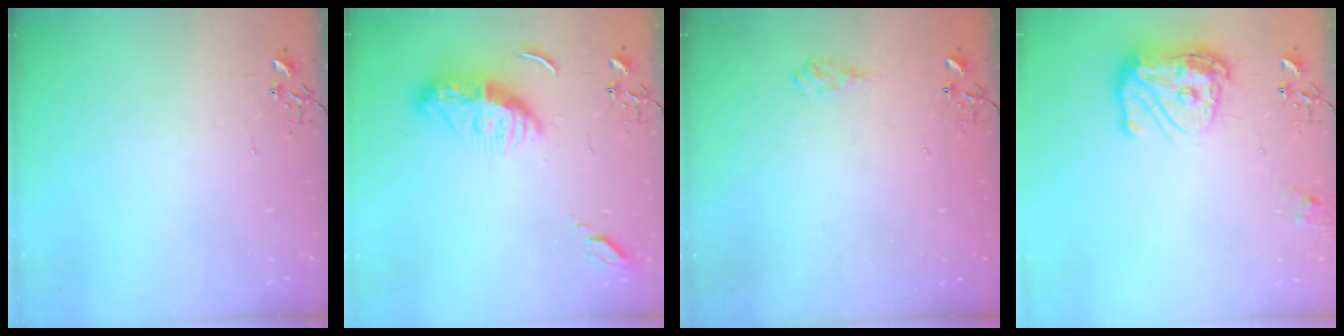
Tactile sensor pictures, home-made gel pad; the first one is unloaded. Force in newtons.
{"total": 11.3, "press": 11.3, "slide": 0.3}
{"total": 6.2, "press": 6.2, "slide": 0.9}
{"total": 16.6, "press": 16.5, "slide": 1.6}